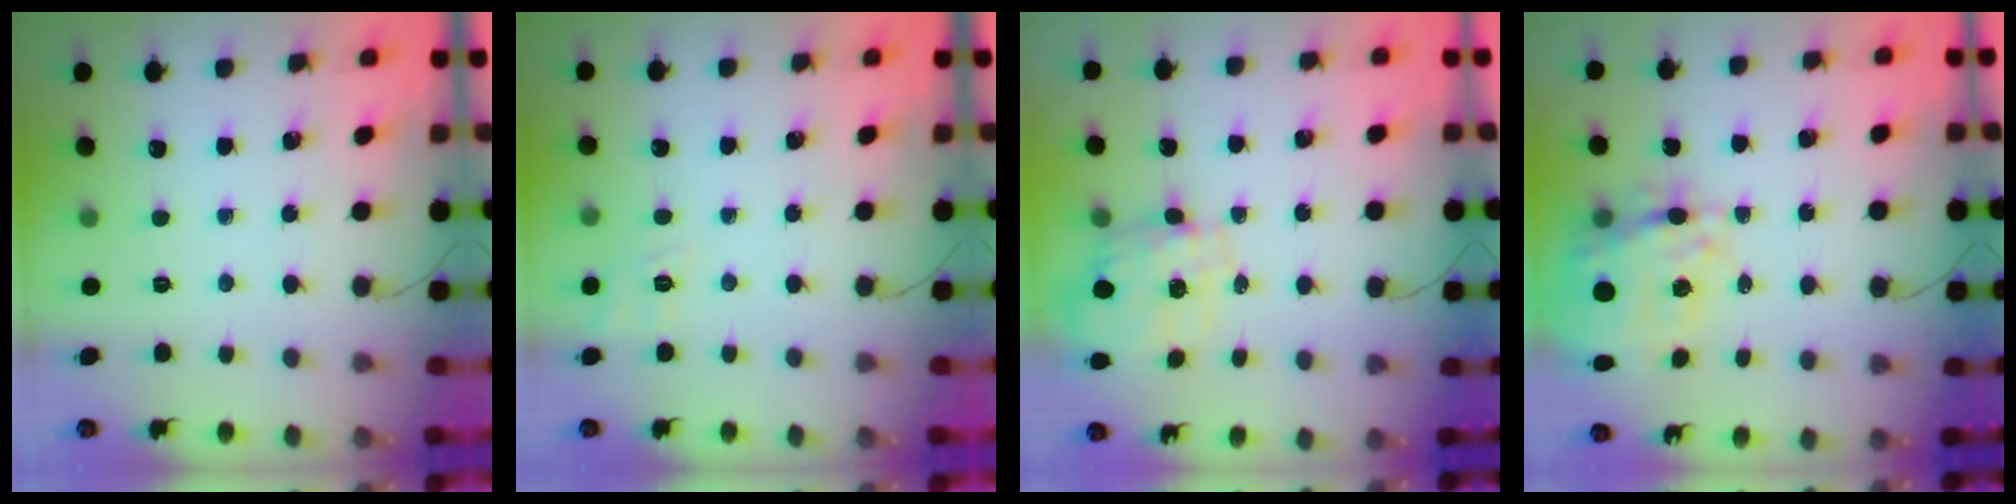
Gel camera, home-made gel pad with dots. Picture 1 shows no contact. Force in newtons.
{"total": 2.7, "press": 1.9, "slide": 2.0}
{"total": 1.3, "press": 1.2, "slide": 0.5}
{"total": 13.4, "press": 12.6, "slide": 4.6}